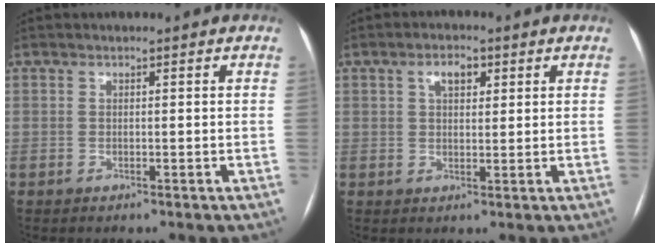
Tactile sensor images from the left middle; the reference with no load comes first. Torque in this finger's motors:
{"motor_torque": [0.50, -0.50, 0.11, 0.01]}